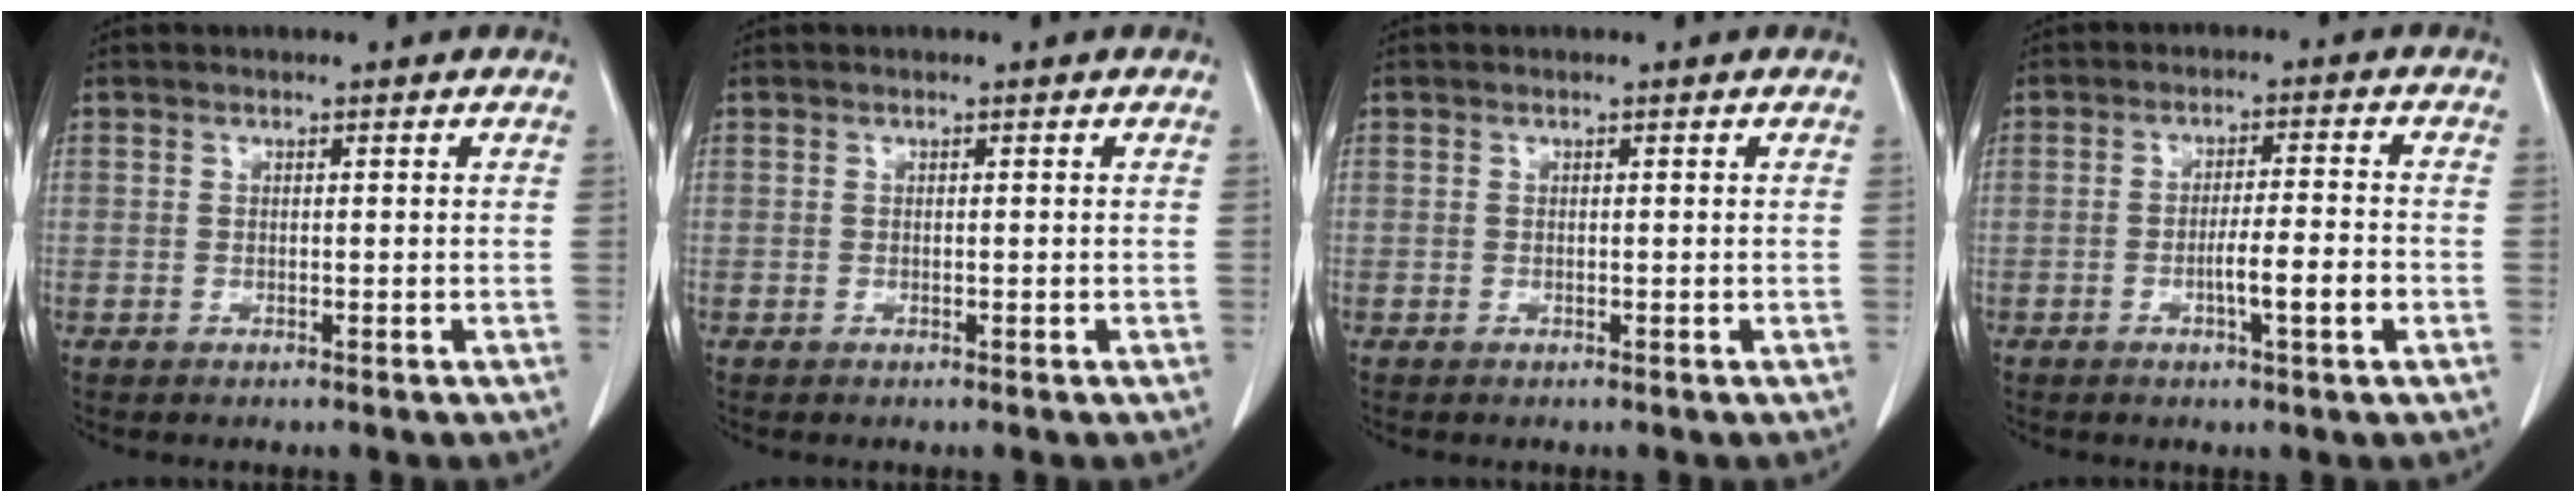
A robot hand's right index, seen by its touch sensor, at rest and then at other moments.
{"total": 0.0}
{"total": 0.0}
{"total": 6.1, "force": [-2.0, 0.5, 5.7], "torque": [-0.095, 0.001, -0.030]}